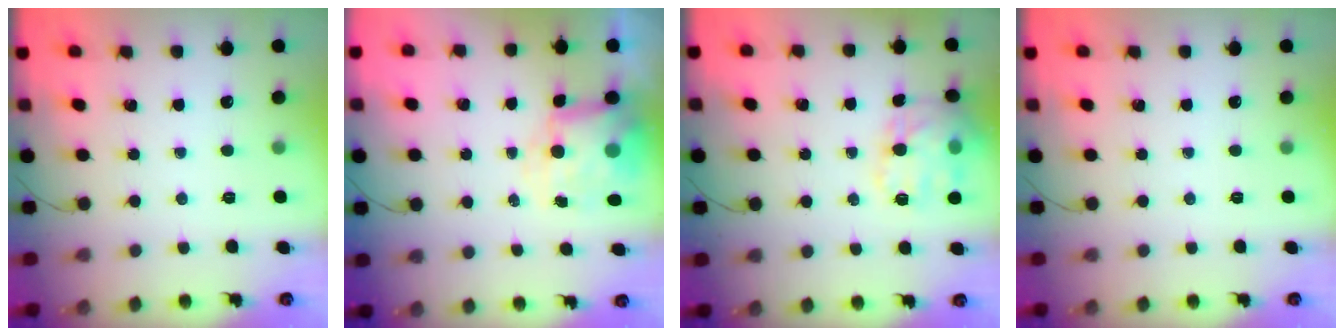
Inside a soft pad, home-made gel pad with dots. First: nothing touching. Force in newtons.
{"total": 7.6, "press": 7.5, "slide": 1.2}
{"total": 16.2, "press": 16.2, "slide": 1.4}
{"total": 0.0}